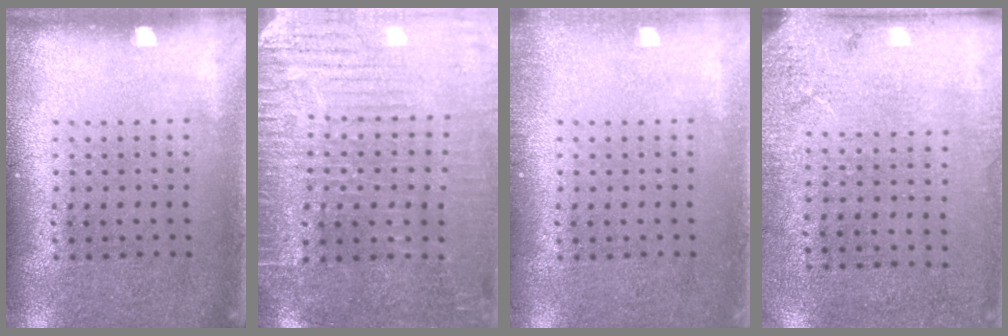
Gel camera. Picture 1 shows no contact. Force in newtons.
{"total": 3.5, "press": 3.3, "slide": 0.9}
{"total": 0.8, "press": 0.8, "slide": 0.0}
{"total": 2.7, "press": 2.2, "slide": 1.5}